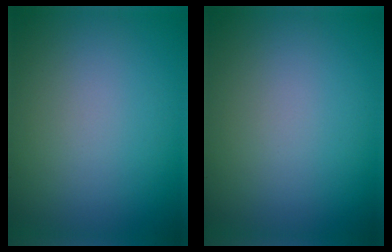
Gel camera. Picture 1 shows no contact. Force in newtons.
{"total": 0.0}